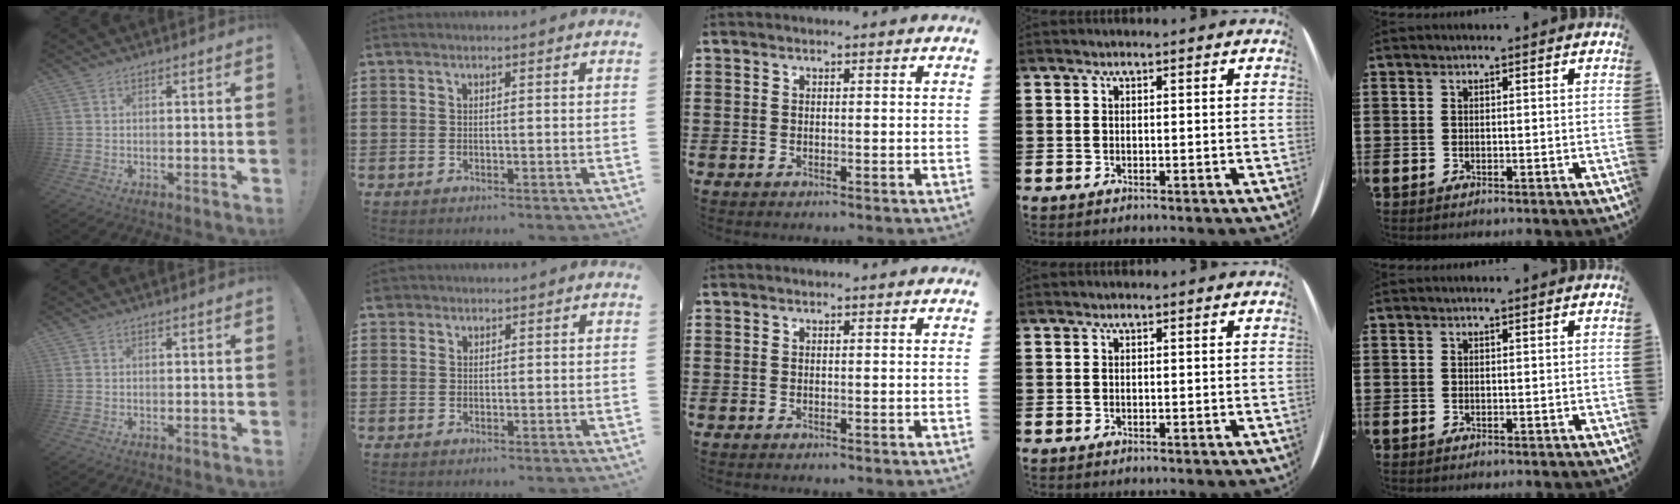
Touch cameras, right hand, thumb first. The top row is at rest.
{"index": {"total": 1.1, "force": [0.8, 0.7, -0.1], "torque": [-0.002, 0.004, 0.015]}}